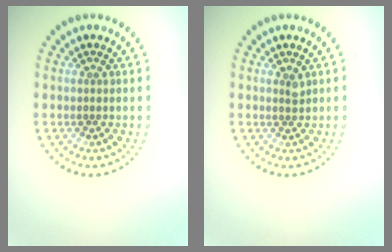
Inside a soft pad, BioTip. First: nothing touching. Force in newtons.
{"total": 0.8, "press": 0.6, "slide": 0.5}